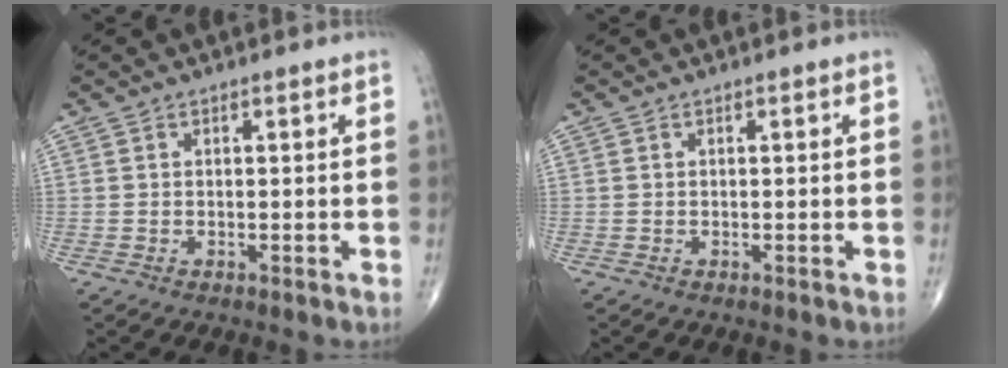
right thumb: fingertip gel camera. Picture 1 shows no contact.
{"total": 0.0}